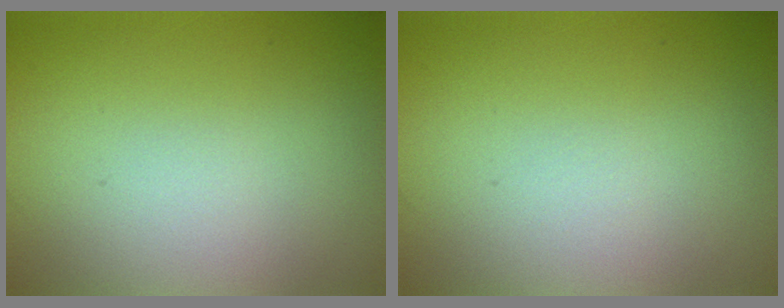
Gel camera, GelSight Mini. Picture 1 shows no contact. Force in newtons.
{"total": 0.0}